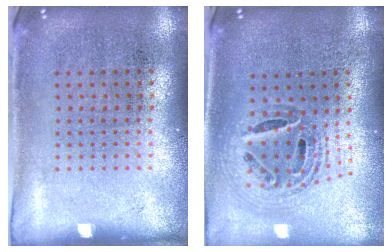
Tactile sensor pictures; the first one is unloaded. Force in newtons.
{"total": 1.2, "press": 1.1, "slide": 0.4}